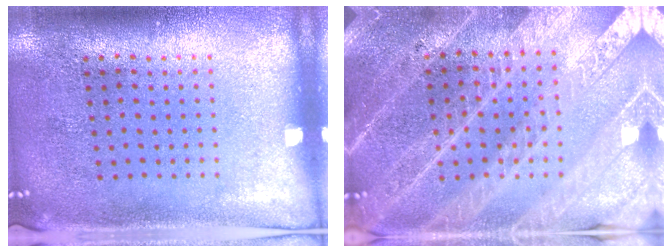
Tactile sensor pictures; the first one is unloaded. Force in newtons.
{"total": 3.7, "press": 3.5, "slide": 1.4}